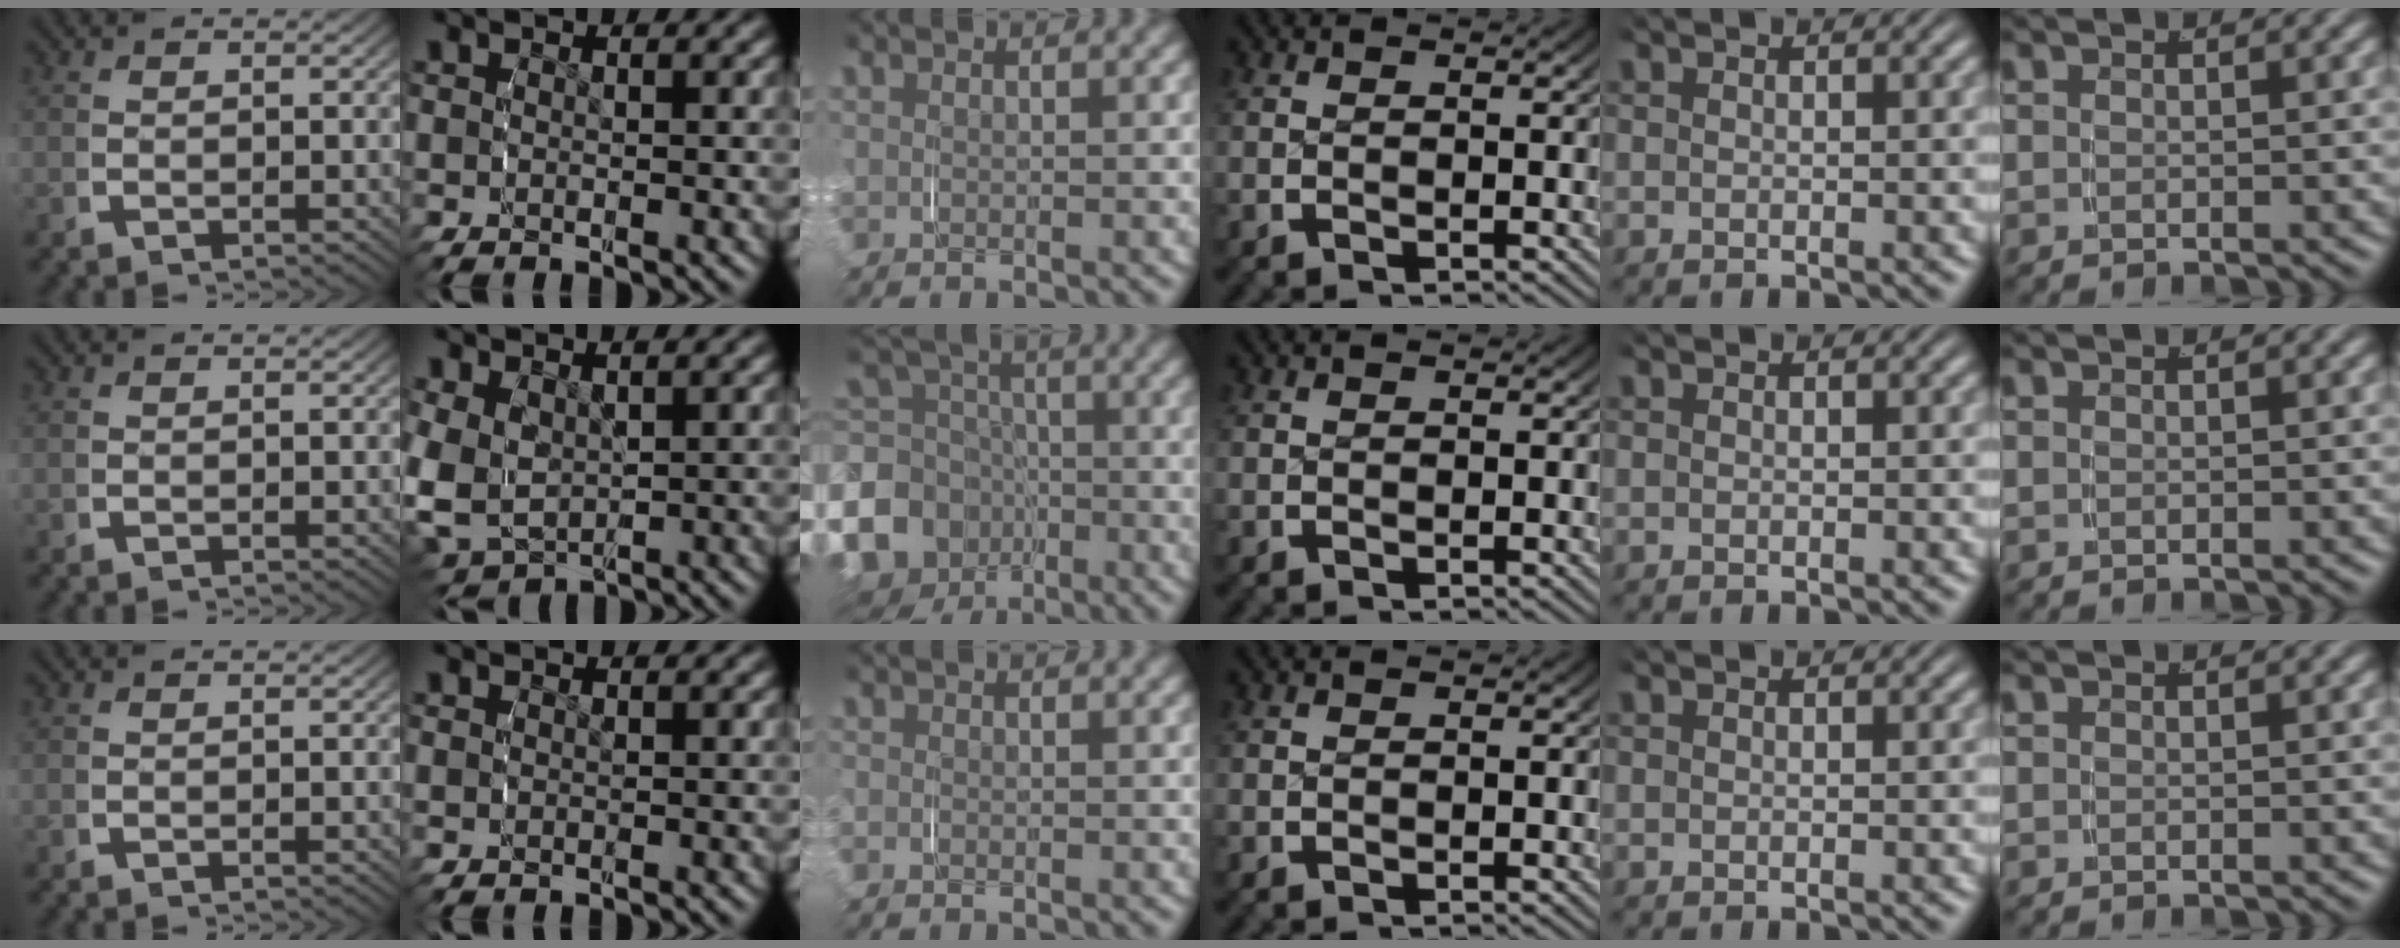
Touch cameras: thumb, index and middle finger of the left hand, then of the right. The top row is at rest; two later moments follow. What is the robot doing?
{"motion": "grasp_and_lifting", "object": "paper towel"}